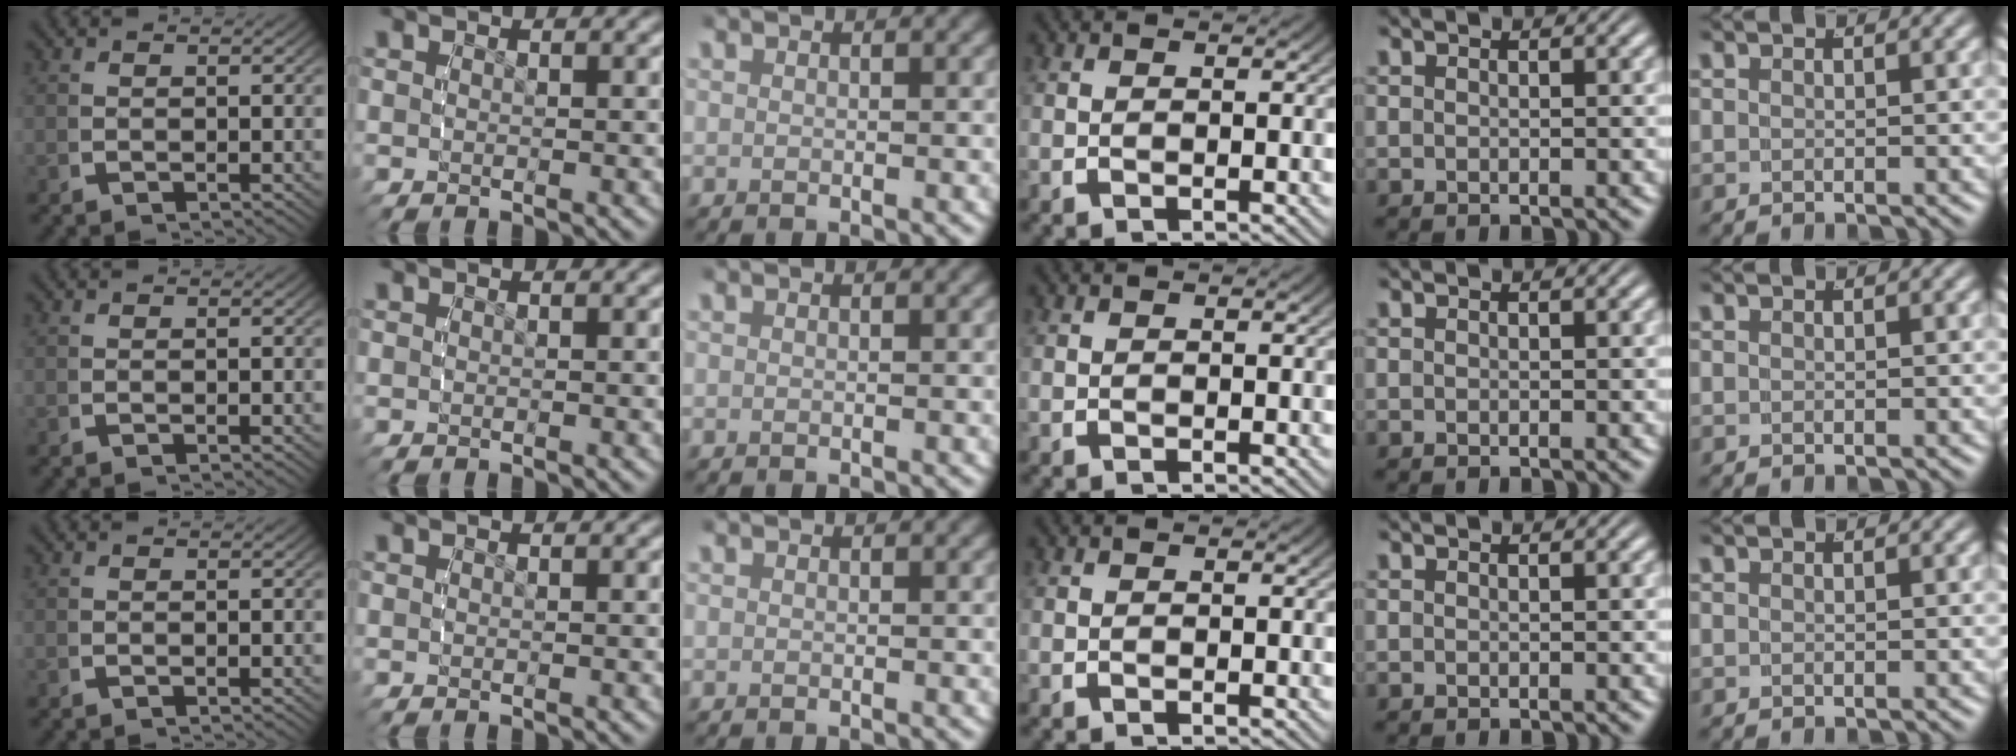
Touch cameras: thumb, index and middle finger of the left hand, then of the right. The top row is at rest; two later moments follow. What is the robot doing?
{"motion": "reach", "object": "measuring cup"}